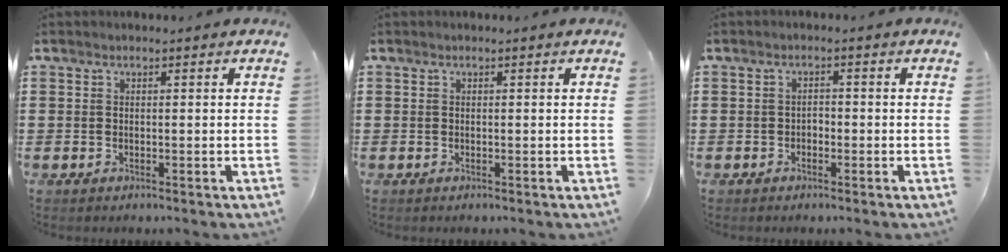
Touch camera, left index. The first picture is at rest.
{"total": 0.0}
{"total": 1.1, "force": [-0.8, 0.5, 0.5], "torque": [-0.014, 0.002, -0.019]}